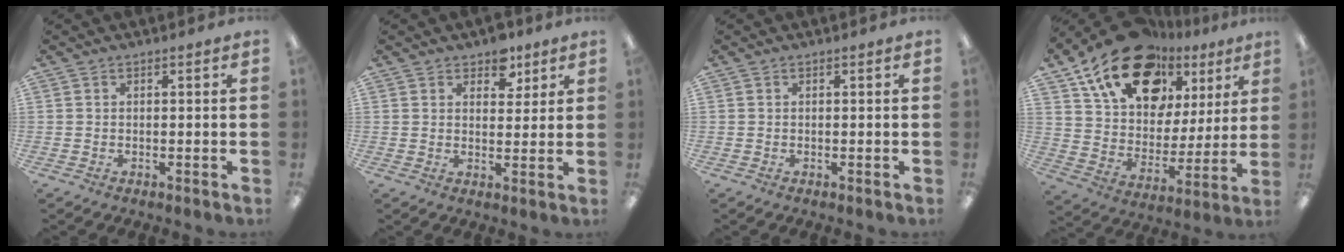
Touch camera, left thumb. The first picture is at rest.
{"total": 5.7, "force": [4.1, 3.5, 2.0], "torque": [-0.013, -0.019, 0.068]}
{"total": 0.0}
{"total": 21.5, "force": [13.9, 12.5, 10.7], "torque": [-0.181, -0.070, 0.250]}